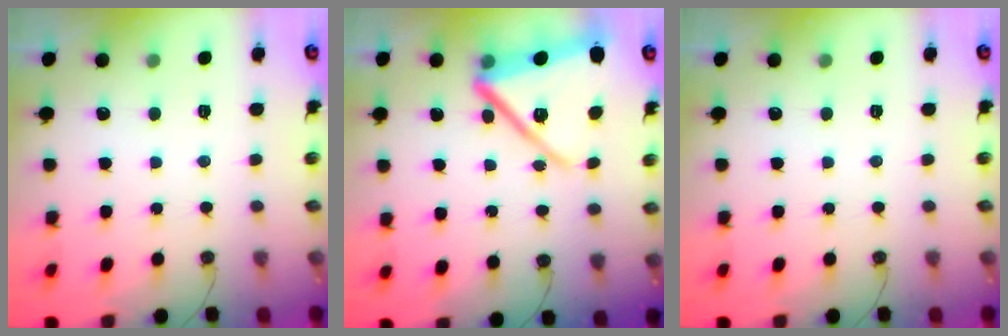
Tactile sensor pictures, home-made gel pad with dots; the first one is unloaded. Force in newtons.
{"total": 17.4, "press": 16.9, "slide": 4.2}
{"total": 0.0}